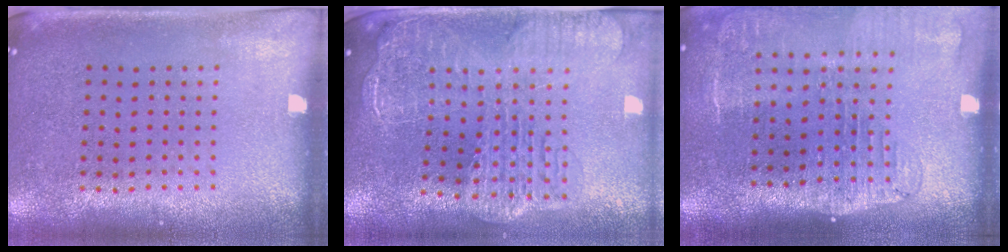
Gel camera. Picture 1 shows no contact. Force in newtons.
{"total": 2.9, "press": 2.4, "slide": 1.7}
{"total": 2.2, "press": 1.8, "slide": 1.2}